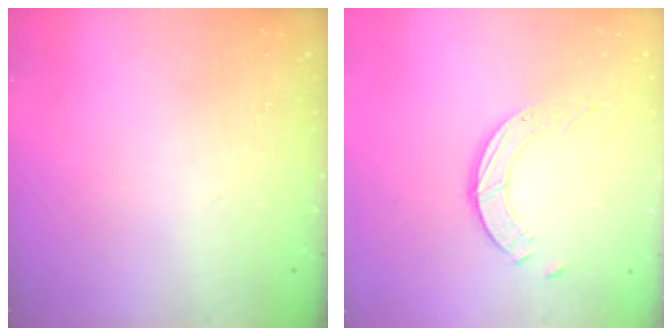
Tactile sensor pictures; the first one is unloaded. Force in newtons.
{"total": 3.6, "press": 3.6, "slide": 0.4}